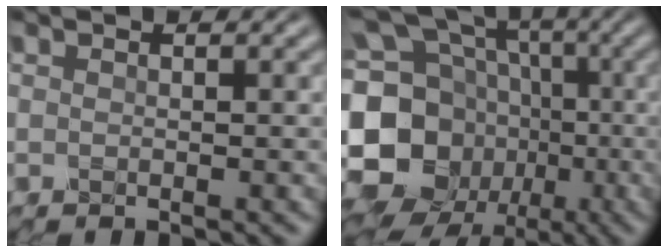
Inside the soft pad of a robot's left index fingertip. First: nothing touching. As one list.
[{"total": 20.1, "force": [-4.6, 17.3, 9.1], "torque": [-0.209, 0.011, -0.111]}]